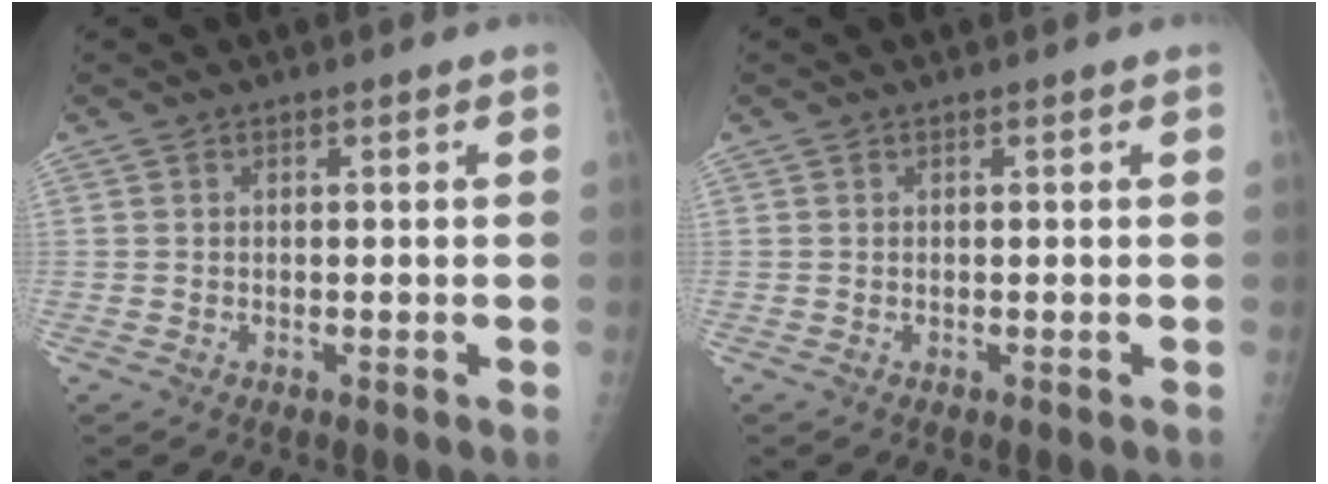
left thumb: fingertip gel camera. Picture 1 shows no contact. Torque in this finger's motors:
{"motor_torque": [-0.04, 0.10, -0.03, -0.08, 0.00]}